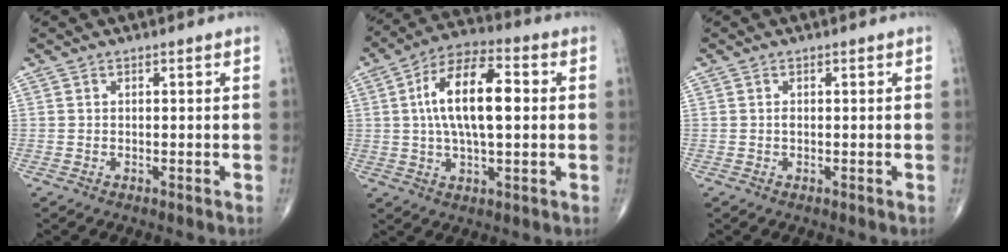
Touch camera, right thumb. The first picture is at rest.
{"total": 15.1, "force": [1.7, 6.5, 13.6], "torque": [-0.241, 0.020, 0.024]}
{"total": 0.5, "force": [-0.1, 0.3, 0.4], "torque": [-0.009, 0.000, -0.002]}